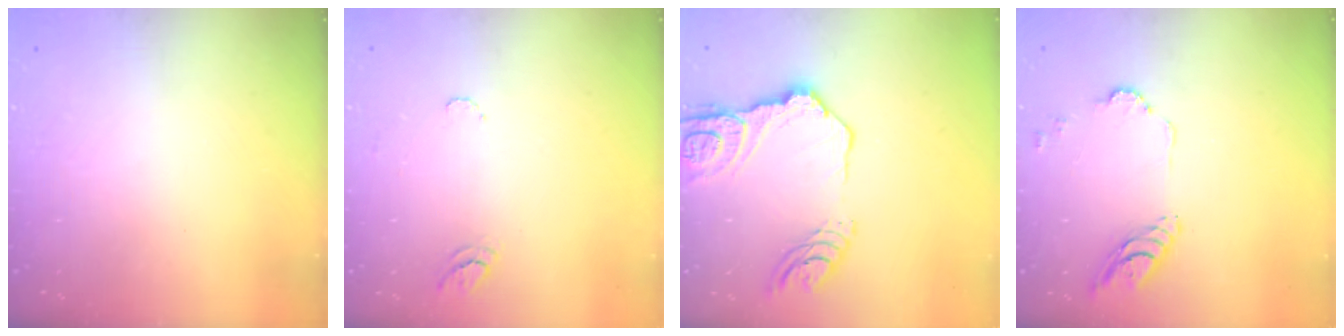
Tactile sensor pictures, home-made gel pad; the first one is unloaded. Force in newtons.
{"total": 6.4, "press": 6.3, "slide": 0.5}
{"total": 16.3, "press": 16.2, "slide": 2.0}
{"total": 10.1, "press": 10.1, "slide": 1.0}